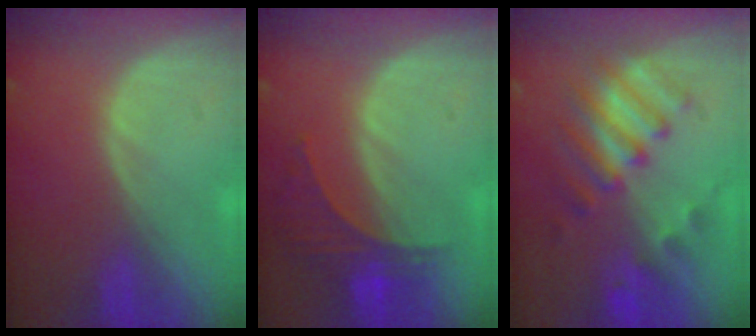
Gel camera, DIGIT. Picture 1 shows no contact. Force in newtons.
{"total": 5.9, "press": 5.6, "slide": 1.9}
{"total": 7.9, "press": 7.6, "slide": 2.1}